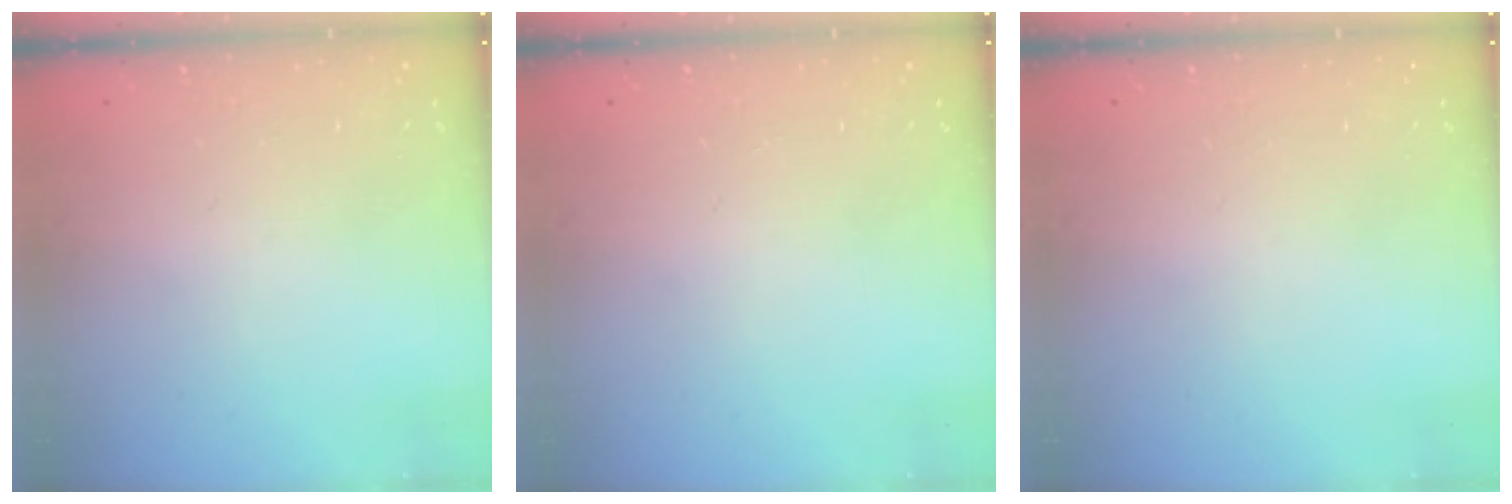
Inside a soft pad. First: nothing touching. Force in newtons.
{"total": 0.0}
{"total": 0.0}